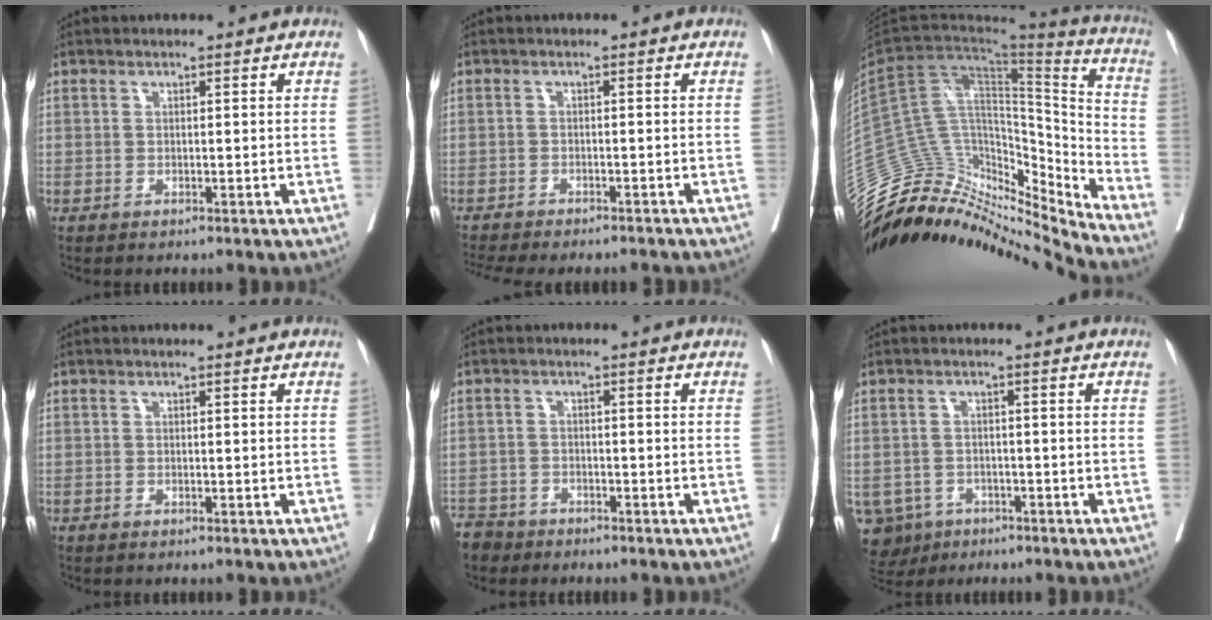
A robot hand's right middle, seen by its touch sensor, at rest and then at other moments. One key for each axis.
{"total": 11.9, "fx": -10.8, "fy": 2.1, "fz": 4.4, "tx": -0.074, "ty": -0.009, "tz": -0.140}
{"total": 29.6, "fx": -27.7, "fy": 5.9, "fz": 8.7, "tx": -0.158, "ty": 0.034, "tz": -0.423}
{"total": 0.0}
{"total": 4.4, "fx": -3.9, "fy": 2.1, "fz": -0.3, "tx": 0.007, "ty": -0.002, "tz": -0.076}
{"total": 7.5, "fx": -4.3, "fy": 6.0, "fz": 1.5, "tx": -0.036, "ty": 0.001, "tz": -0.061}